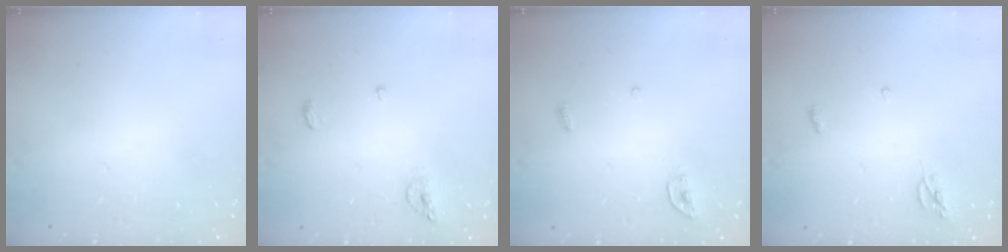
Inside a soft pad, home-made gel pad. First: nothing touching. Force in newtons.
{"total": 5.9, "press": 5.6, "slide": 1.7}
{"total": 3.8, "press": 3.8, "slide": 0.3}
{"total": 3.9, "press": 3.8, "slide": 0.3}